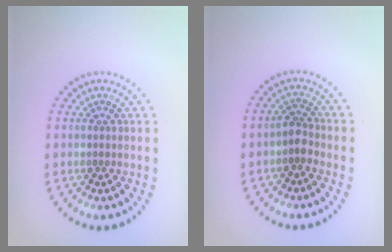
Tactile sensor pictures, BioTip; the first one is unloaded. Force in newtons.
{"total": 1.7, "press": 1.4, "slide": 0.9}